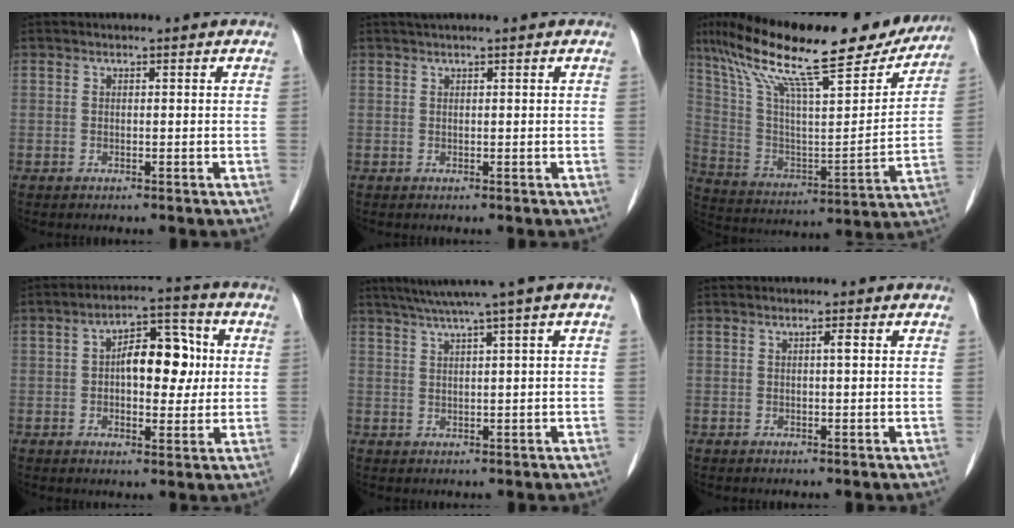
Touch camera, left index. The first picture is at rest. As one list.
[{"total": 1.1, "force": [0.8, -0.2, 0.7], "torque": [-0.017, 0.015, 0.021]}, {"total": 28.8, "force": [22.0, 5.7, 17.7], "torque": [-0.307, 0.025, 0.341]}, {"total": 9.3, "force": [1.0, 4.5, 8.1], "torque": [-0.125, 0.031, 0.016]}, {"total": 4.9, "force": [3.3, -1.1, 3.5], "torque": [-0.062, 0.016, 0.061]}, {"total": 0.8, "force": [0.2, 0.0, 0.8], "torque": [-0.015, 0.001, 0.004]}]